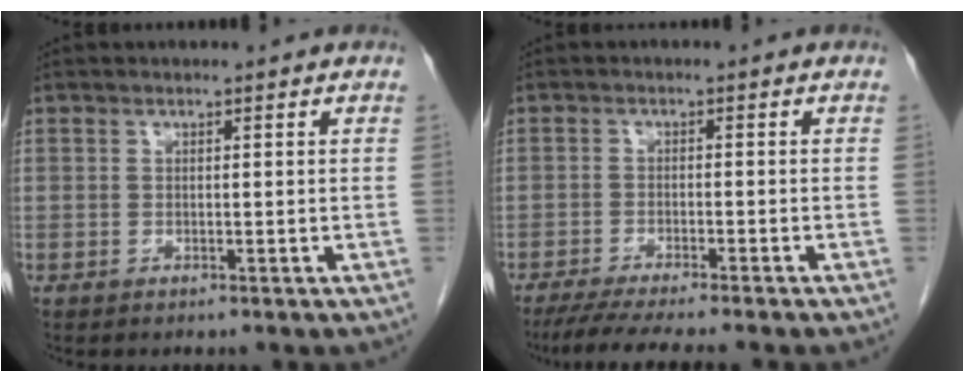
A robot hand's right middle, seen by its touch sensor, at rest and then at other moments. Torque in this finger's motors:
{"motor_torque": [1.12, -1.02, 0.12, 0.05]}